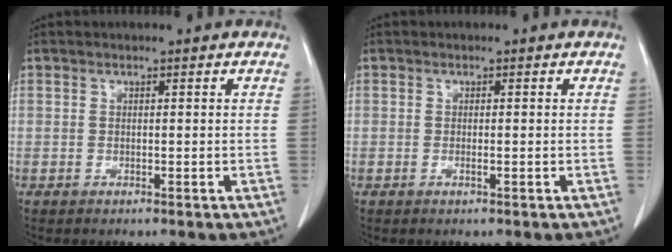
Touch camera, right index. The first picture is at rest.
{"total": 1.1, "force": [-0.3, 0.3, 1.0], "torque": [-0.023, -0.001, -0.005]}